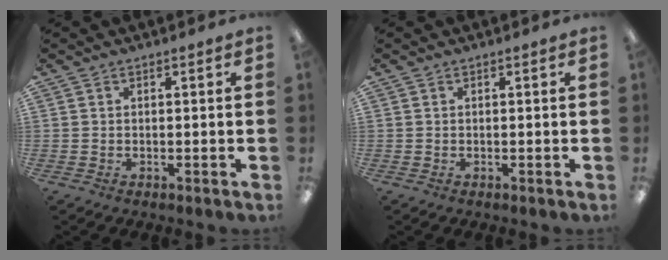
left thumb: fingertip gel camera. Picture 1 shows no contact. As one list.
[{"total": 0.0}]